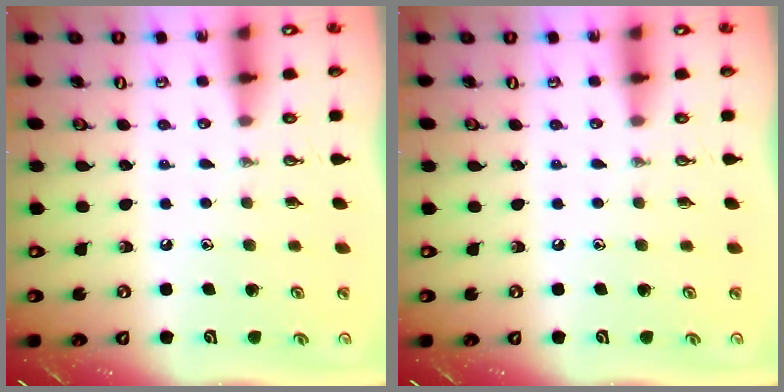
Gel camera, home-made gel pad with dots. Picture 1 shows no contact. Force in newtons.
{"total": 0.0}